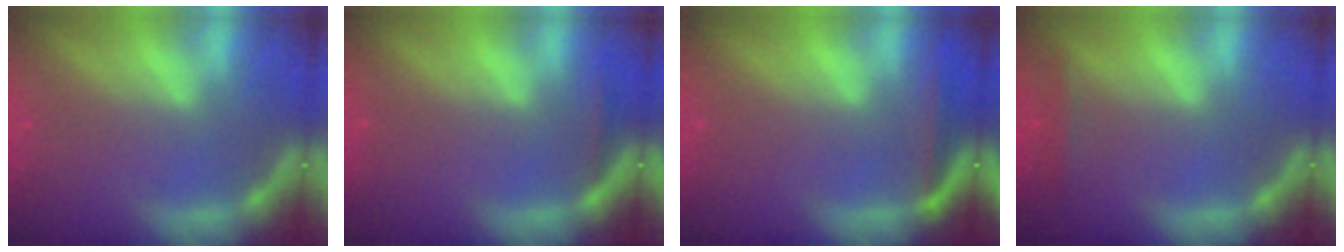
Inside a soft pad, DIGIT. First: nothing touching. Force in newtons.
{"total": 0.9}
{"total": 2.5}
{"total": 1.4}